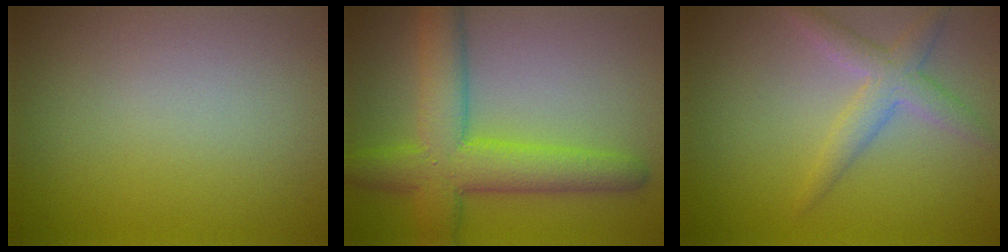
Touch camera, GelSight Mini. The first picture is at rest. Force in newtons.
{"total": 7.6, "press": 7.6, "slide": 0.2}
{"total": 2.7, "press": 2.7, "slide": 0.0}